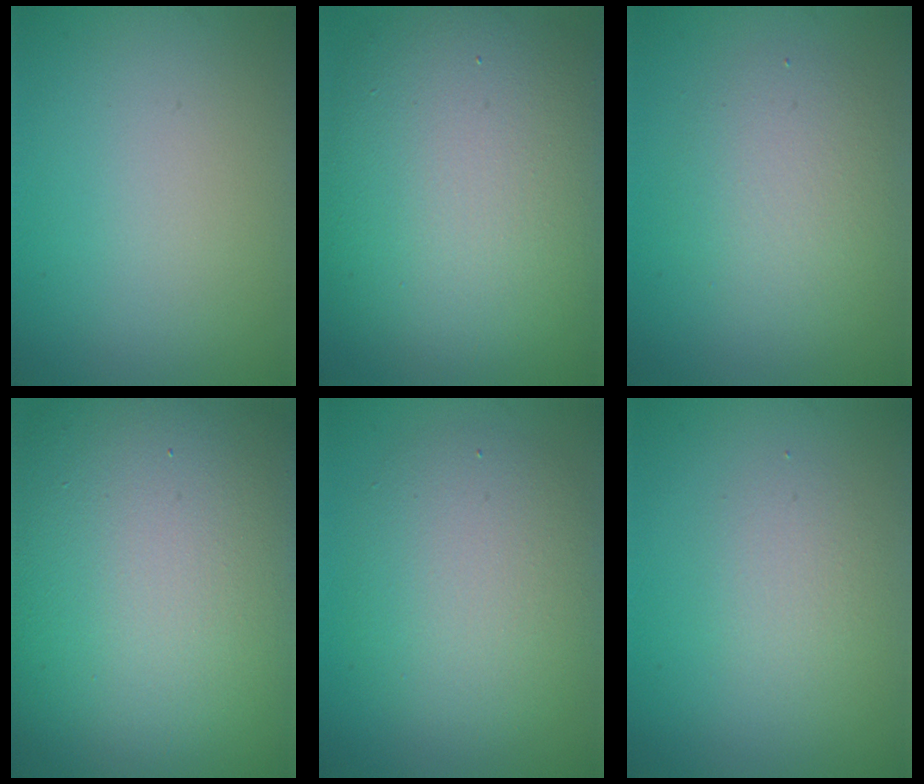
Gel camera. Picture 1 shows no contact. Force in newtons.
{"total": 13.7, "press": 13.7, "slide": 0.7}
{"total": 3.4, "press": 3.3, "slide": 0.3}
{"total": 20.1, "press": 20.1, "slide": 0.9}
{"total": 5.5, "press": 5.5, "slide": 0.3}
{"total": 1.8, "press": 1.8, "slide": 0.1}